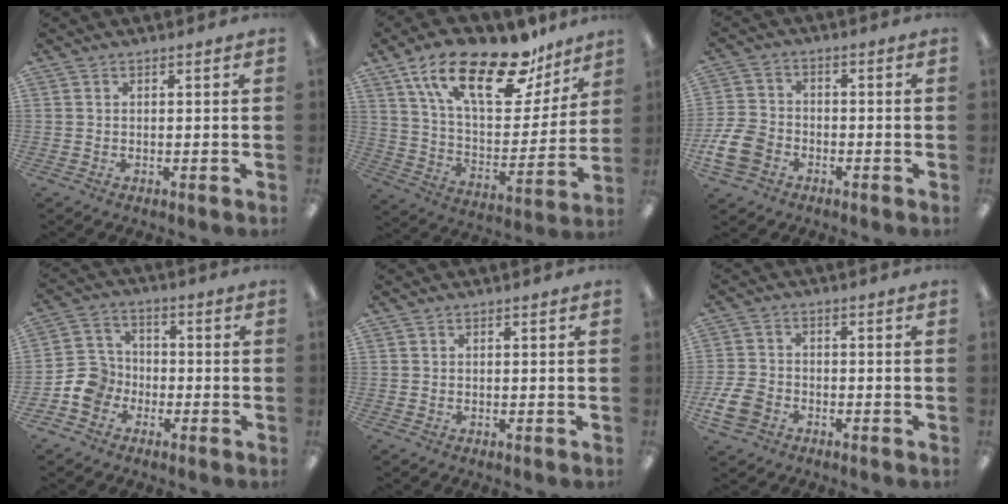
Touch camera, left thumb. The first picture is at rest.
{"total": 23.9, "force": [15.2, 9.9, 15.5], "torque": [-0.254, -0.080, 0.260]}
{"total": 9.0, "force": [-3.8, 6.6, 4.8], "torque": [-0.108, 0.021, -0.068]}
{"total": 8.0, "force": [-3.6, 6.7, 2.5], "torque": [-0.056, 0.034, -0.062]}
{"total": 0.0}
{"total": 7.2, "force": [-3.5, 5.0, 3.9], "torque": [-0.089, 0.013, -0.065]}